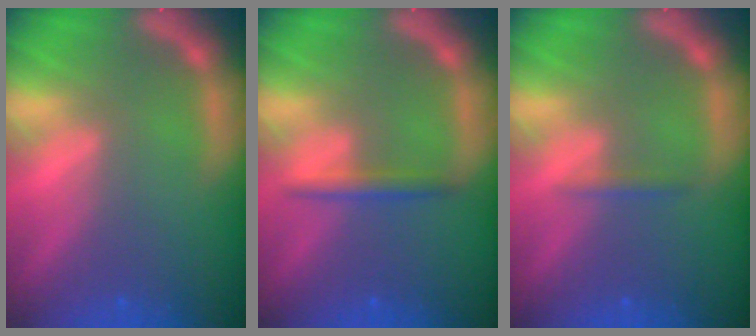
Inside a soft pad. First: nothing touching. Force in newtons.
{"total": 1.9}
{"total": 0.9}